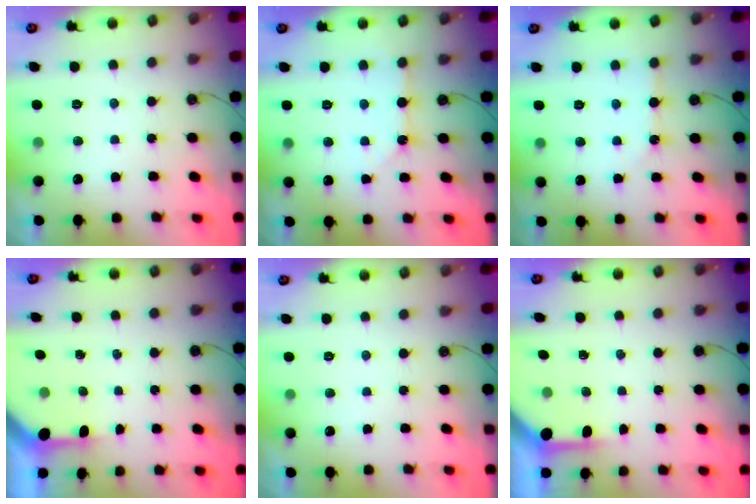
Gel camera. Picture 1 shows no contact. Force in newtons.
{"total": 2.5, "press": 2.5, "slide": 0.3}
{"total": 3.5, "press": 3.5, "slide": 0.5}
{"total": 3.0, "press": 3.0, "slide": 0.2}
{"total": 0.0}
{"total": 3.8, "press": 3.8, "slide": 0.4}